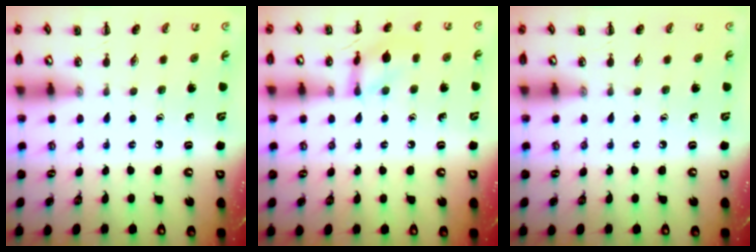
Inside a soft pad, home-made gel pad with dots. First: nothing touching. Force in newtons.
{"total": 9.7, "press": 9.7, "slide": 0.5}
{"total": 0.0}